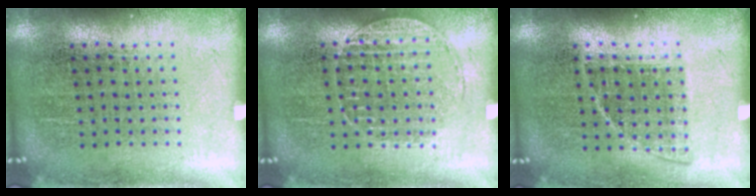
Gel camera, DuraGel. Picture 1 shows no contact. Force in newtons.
{"total": 1.1, "press": 1.1, "slide": 0.4}
{"total": 0.8, "press": 0.7, "slide": 0.4}